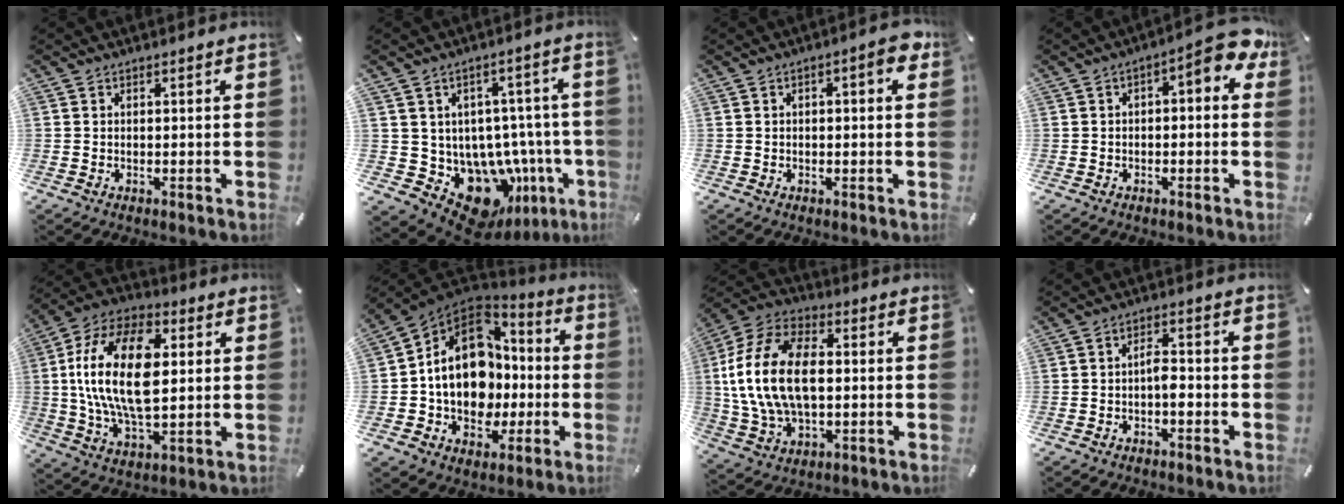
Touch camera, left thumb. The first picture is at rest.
{"total": 13.7, "force": [-5.8, 10.1, 7.1], "torque": [-0.101, 0.004, -0.072]}
{"total": 4.5, "force": [0.6, 1.7, 4.1], "torque": [-0.050, 0.001, 0.004]}
{"total": 7.6, "force": [1.5, 2.9, 6.8], "torque": [-0.094, -0.017, 0.022]}
{"total": 21.5, "force": [3.0, 12.4, 17.3], "torque": [-0.362, 0.003, 0.043]}
{"total": 16.7, "force": [-0.2, 13.9, 9.2], "torque": [-0.181, 0.003, 0.002]}
{"total": 18.6, "force": [0.2, 12.3, 13.9], "torque": [-0.317, 0.006, 0.000]}
{"total": 3.6, "force": [-1.2, 1.7, 2.9], "torque": [-0.052, 0.011, -0.023]}